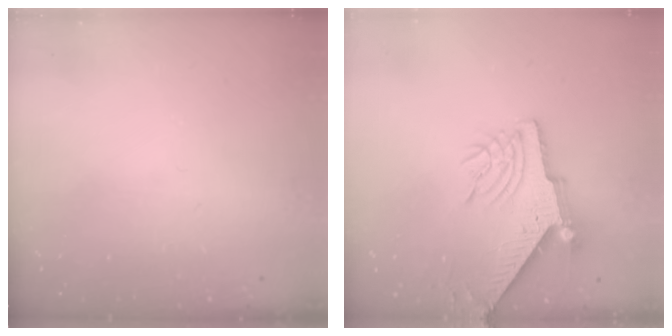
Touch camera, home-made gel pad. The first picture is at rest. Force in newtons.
{"total": 9.5, "press": 9.4, "slide": 1.3}